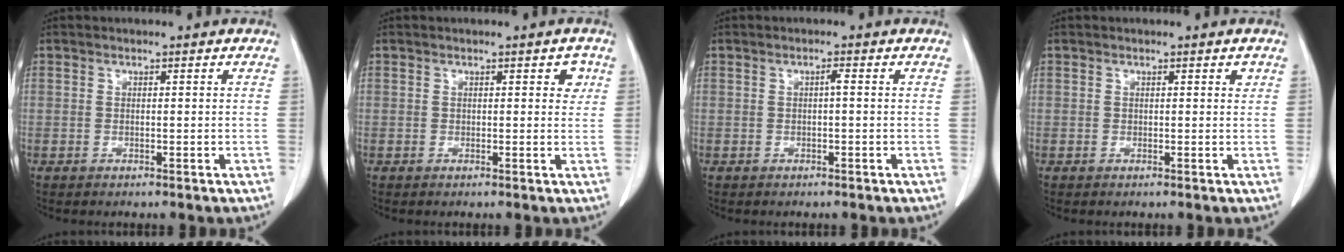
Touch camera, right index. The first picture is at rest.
{"total": 2.1, "force": [0.8, 1.2, 1.5], "torque": [-0.007, 0.004, 0.006]}
{"total": 0.8, "force": [0.0, 0.1, 0.8], "torque": [-0.014, 0.001, 0.000]}
{"total": 0.8, "force": [0.5, 0.4, 0.5], "torque": [-0.001, -0.001, 0.004]}